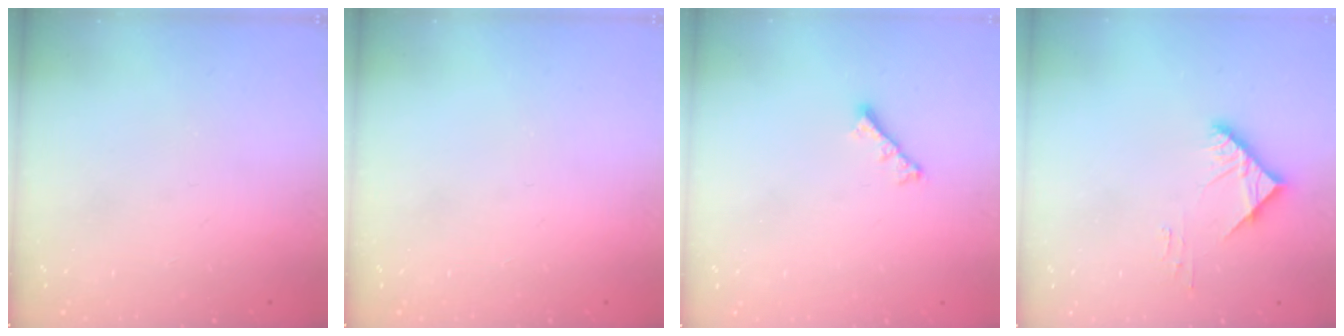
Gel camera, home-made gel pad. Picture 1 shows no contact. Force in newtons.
{"total": 0.0}
{"total": 2.8, "press": 2.7, "slide": 0.6}
{"total": 5.2, "press": 5.1, "slide": 0.7}